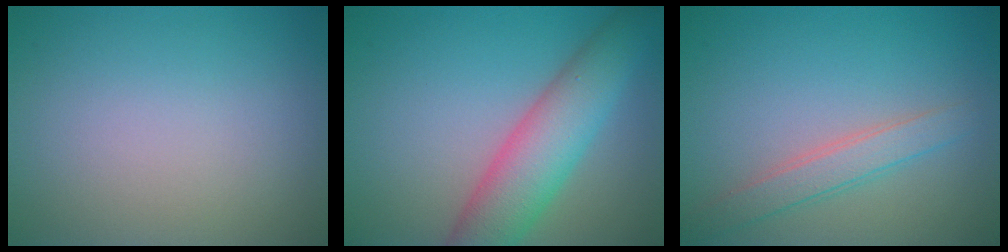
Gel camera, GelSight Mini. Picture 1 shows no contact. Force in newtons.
{"total": 6.7, "press": 6.7, "slide": 0.3}
{"total": 2.5, "press": 2.5, "slide": 0.1}